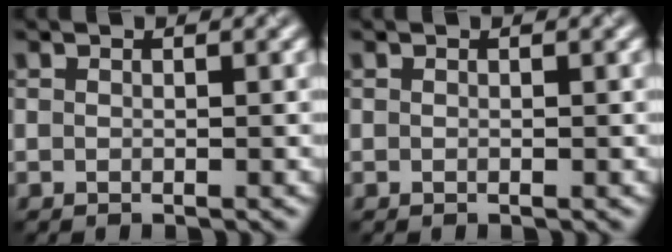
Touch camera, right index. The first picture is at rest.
{"total": 0.0}